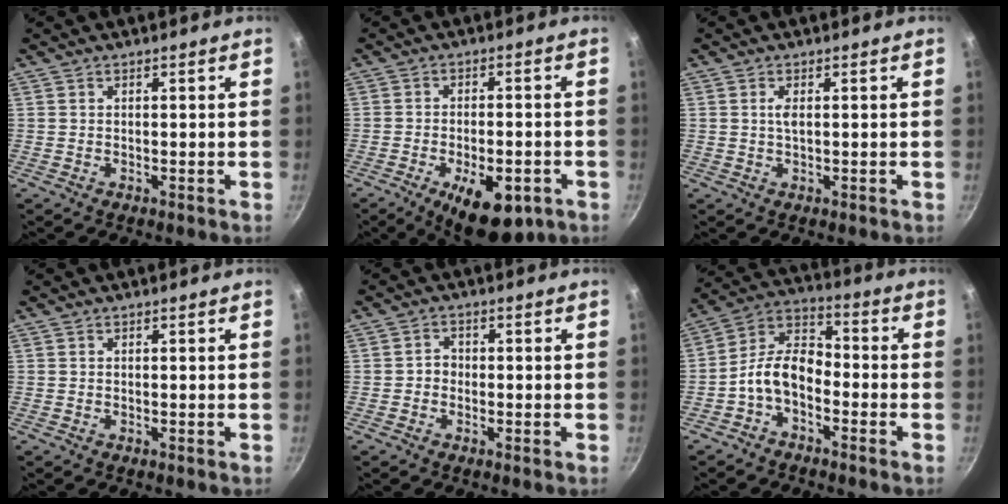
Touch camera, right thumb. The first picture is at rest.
{"total": 12.5, "force": [-5.7, 5.8, 9.5], "torque": [-0.118, 0.019, -0.073]}
{"total": 1.6, "force": [0.3, 0.6, 1.4], "torque": [-0.028, 0.000, 0.007]}
{"total": 0.0}
{"total": 2.2, "force": [-0.5, 1.9, 0.9], "torque": [-0.002, 0.010, -0.013]}
{"total": 9.3, "force": [-3.7, 5.7, 6.4], "torque": [-0.106, 0.054, -0.088]}